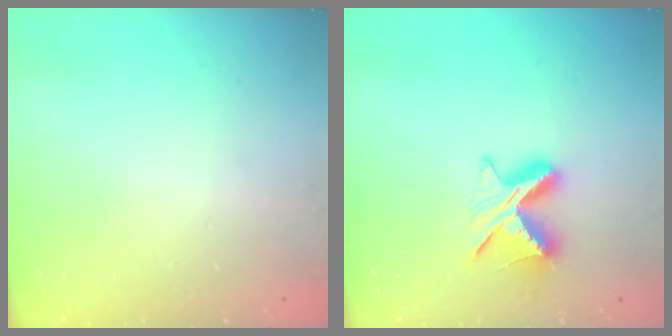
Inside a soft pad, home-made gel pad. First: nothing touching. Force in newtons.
{"total": 9.4, "press": 9.4, "slide": 0.9}